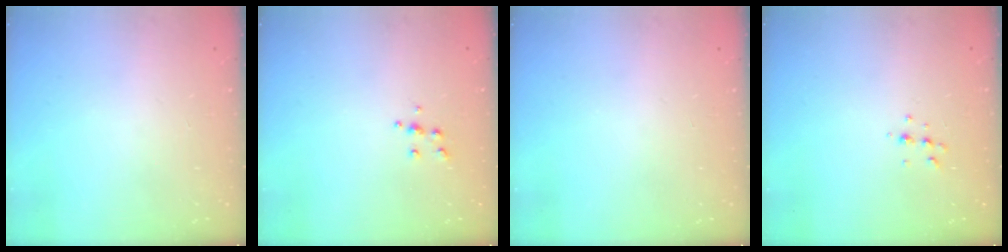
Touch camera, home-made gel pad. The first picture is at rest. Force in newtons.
{"total": 4.8, "press": 4.7, "slide": 0.6}
{"total": 0.0}
{"total": 4.7, "press": 4.6, "slide": 0.9}